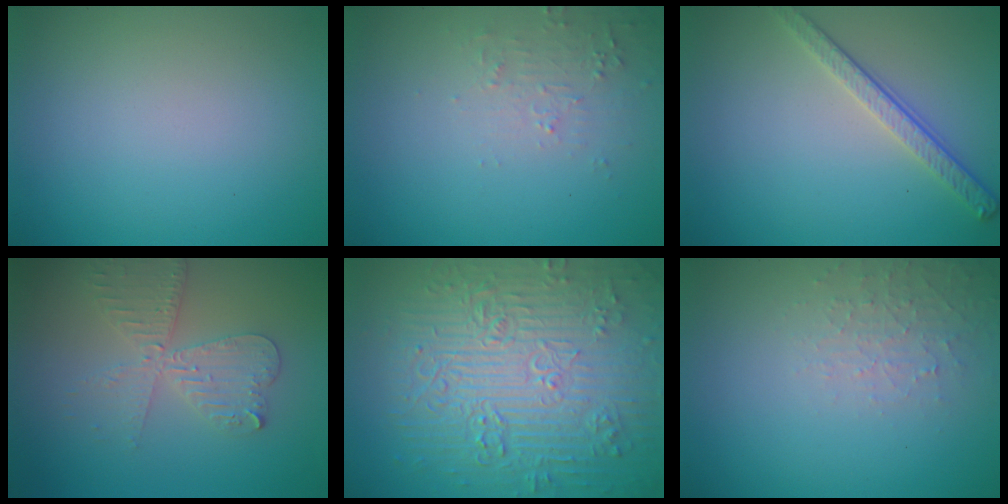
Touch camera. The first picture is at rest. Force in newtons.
{"total": 2.1, "press": 2.0, "slide": 0.5}
{"total": 2.9, "press": 2.5, "slide": 1.5}
{"total": 4.1, "press": 3.6, "slide": 2.1}
{"total": 11.7, "press": 7.8, "slide": 8.6}
{"total": 2.1, "press": 2.0, "slide": 0.5}